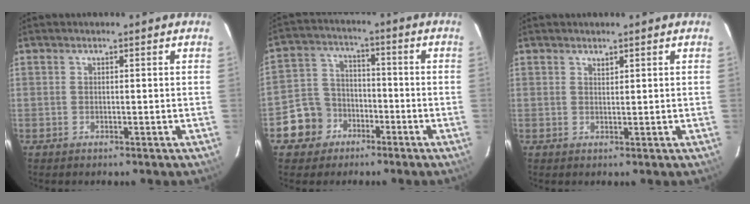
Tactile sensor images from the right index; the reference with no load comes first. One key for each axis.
{"total": 8.8, "fx": -4.5, "fy": 7.4, "fz": 1.5, "tx": -0.057, "ty": 0.032, "tz": -0.073}
{"total": 0.8, "fx": 0.7, "fy": 0.2, "fz": 0.2, "tx": -0.003, "ty": 0.000, "tz": 0.013}